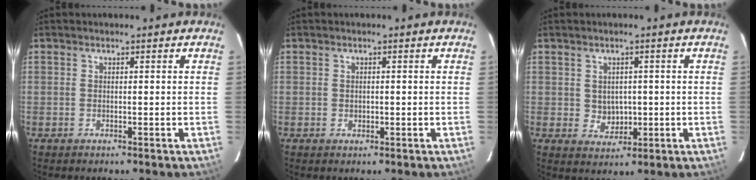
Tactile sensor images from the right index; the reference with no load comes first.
{"total": 0.8, "force": [0.0, 0.8, 0.3], "torque": [-0.003, 0.000, 0.001]}
{"total": 3.8, "force": [0.1, 3.5, 1.6], "torque": [-0.027, 0.002, 0.013]}